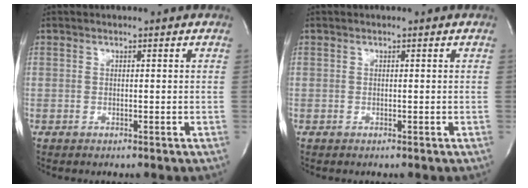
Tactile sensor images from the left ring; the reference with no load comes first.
{"total": 0.0}